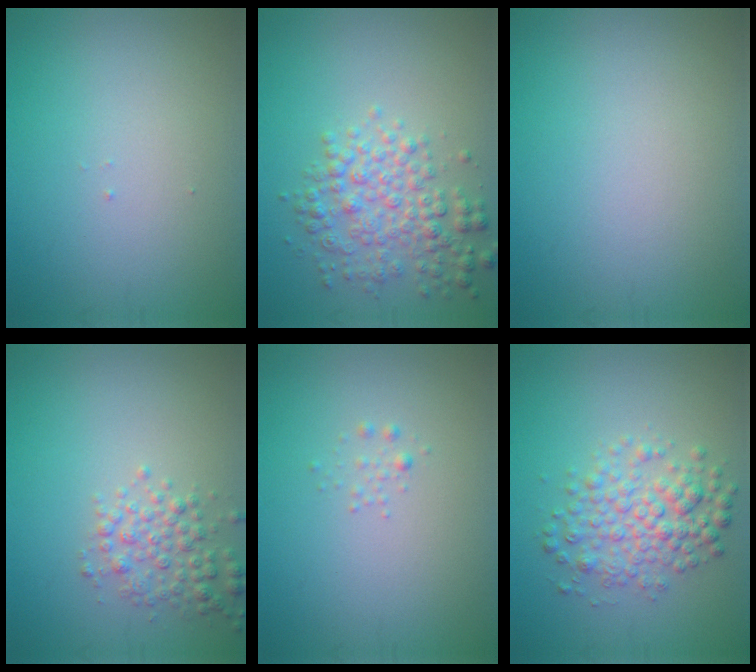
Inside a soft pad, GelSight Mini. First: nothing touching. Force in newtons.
{"total": 4.1, "press": 4.1, "slide": 0.1}
{"total": 0.0}
{"total": 2.7, "press": 2.7, "slide": 0.0}
{"total": 0.7, "press": 0.7, "slide": 0.0}
{"total": 4.1, "press": 4.1, "slide": 0.1}